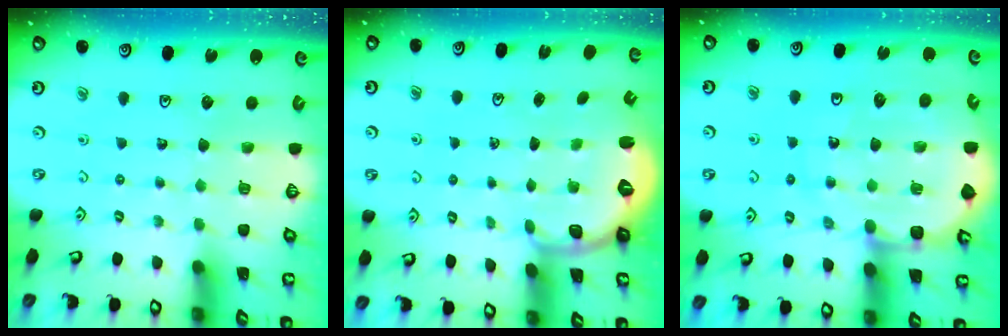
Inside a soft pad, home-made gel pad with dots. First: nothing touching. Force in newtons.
{"total": 2.7, "press": 1.7, "slide": 2.1}
{"total": 12.7, "press": 12.4, "slide": 2.8}